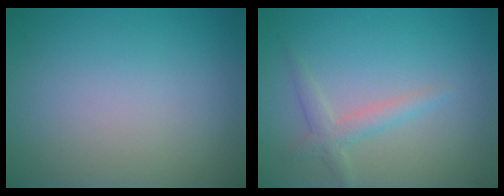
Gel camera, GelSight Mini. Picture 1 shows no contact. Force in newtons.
{"total": 1.9, "press": 1.9, "slide": 0.1}